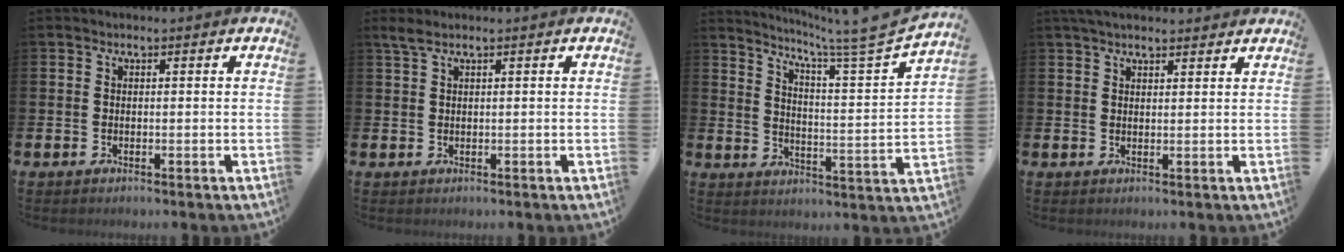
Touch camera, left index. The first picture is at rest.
{"total": 1.5, "force": [0.9, 0.1, 1.2], "torque": [-0.027, 0.004, 0.016]}
{"total": 6.0, "force": [5.2, -1.0, 2.7], "torque": [-0.061, -0.055, 0.078]}
{"total": 3.1, "force": [2.8, 0.8, 1.1], "torque": [-0.023, -0.004, 0.051]}